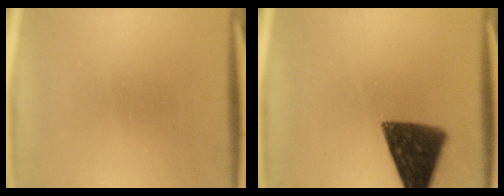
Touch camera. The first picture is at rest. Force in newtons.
{"total": 12.4}